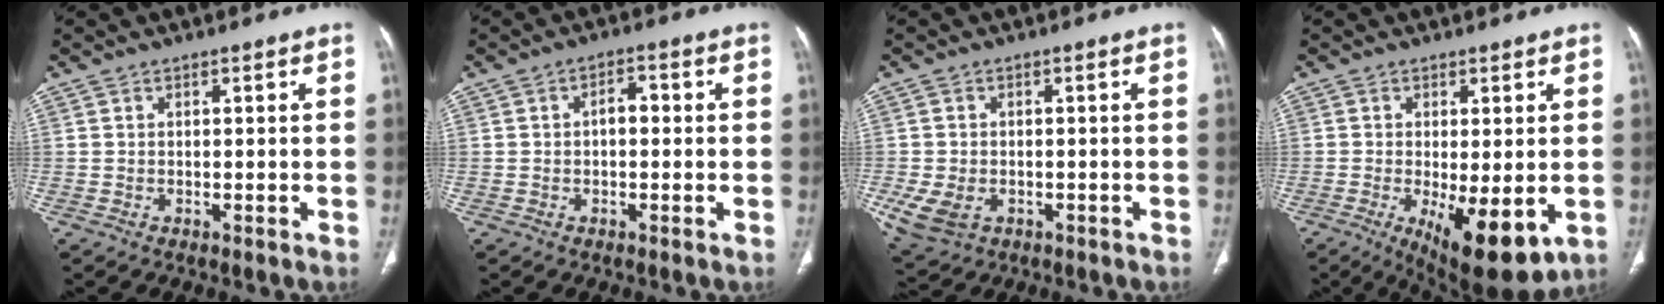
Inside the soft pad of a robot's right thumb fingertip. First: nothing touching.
{"total": 3.0, "force": [0.0, 1.8, 2.5], "torque": [-0.031, 0.011, -0.005]}
{"total": 6.8, "force": [-2.1, 4.9, 4.2], "torque": [-0.091, 0.002, -0.026]}
{"total": 12.5, "force": [-3.5, 4.7, 11.0], "torque": [-0.160, -0.025, -0.038]}